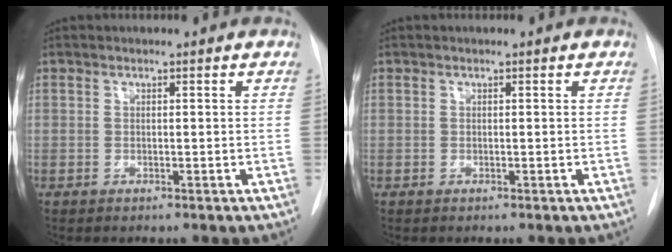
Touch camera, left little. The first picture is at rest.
{"total": 0.0}